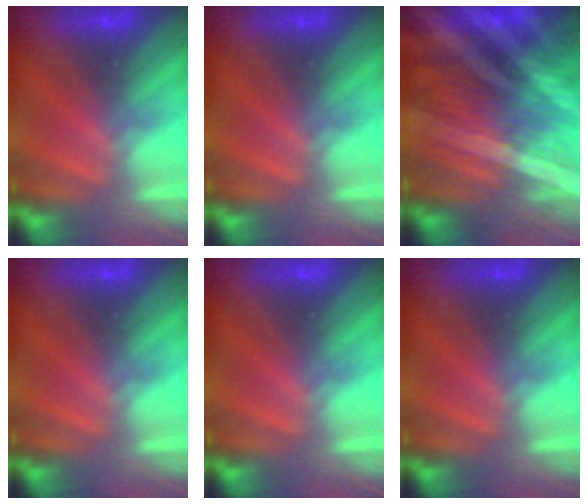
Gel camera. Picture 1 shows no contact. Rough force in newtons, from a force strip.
{"total": 0.0}
{"total": 9.3}
{"total": 0.0}
{"total": 0.0}
{"total": 0.0}